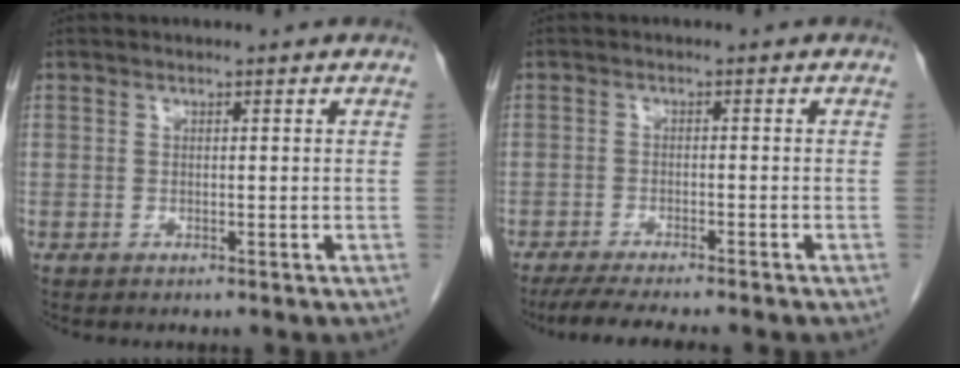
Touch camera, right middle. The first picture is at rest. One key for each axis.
{"total": 7.3, "fx": -6.2, "fy": 0.1, "fz": 3.8, "tx": -0.050, "ty": -0.017, "tz": -0.099}